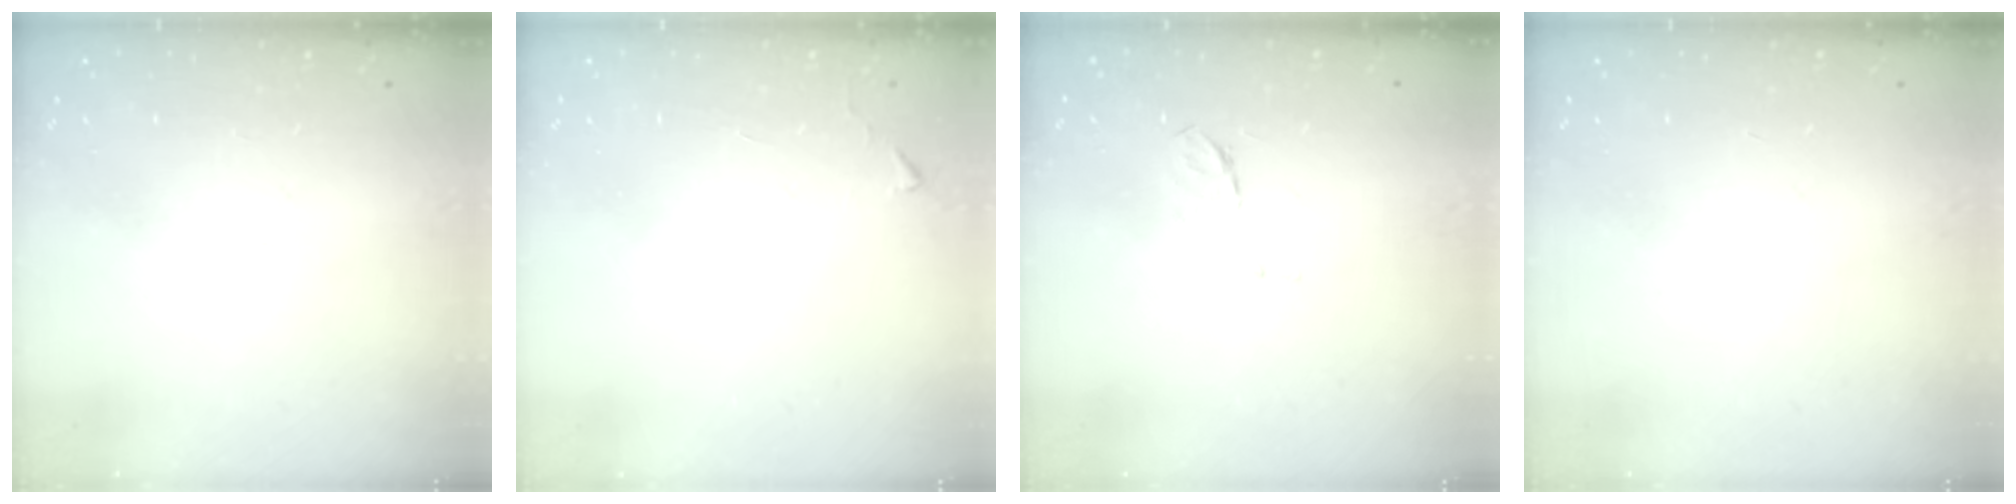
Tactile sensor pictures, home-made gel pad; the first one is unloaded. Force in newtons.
{"total": 2.7, "press": 2.6, "slide": 0.4}
{"total": 5.8, "press": 5.8, "slide": 0.7}
{"total": 0.0}